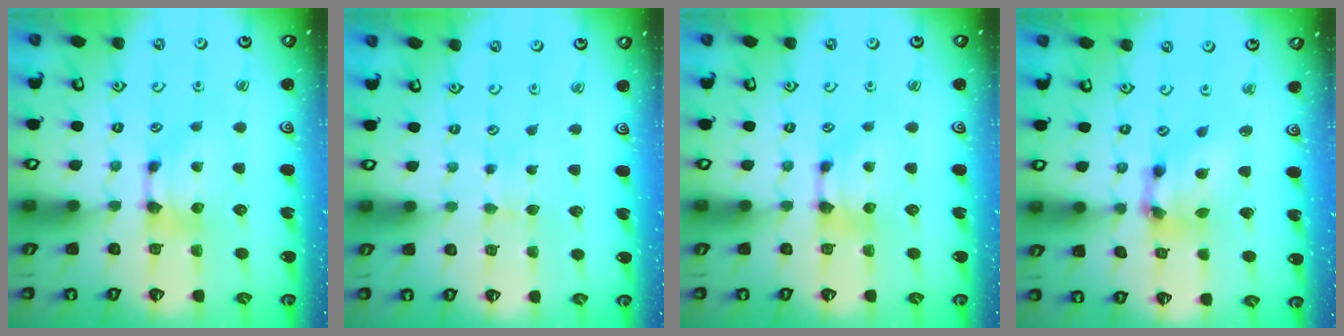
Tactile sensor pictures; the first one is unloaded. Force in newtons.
{"total": 2.4, "press": 2.4, "slide": 0.4}
{"total": 0.0}
{"total": 6.7, "press": 6.2, "slide": 2.6}